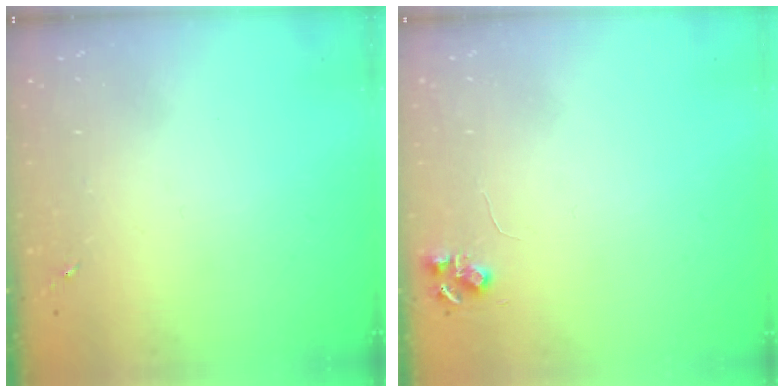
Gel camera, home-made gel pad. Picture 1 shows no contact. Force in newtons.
{"total": 5.8, "press": 5.8, "slide": 0.8}